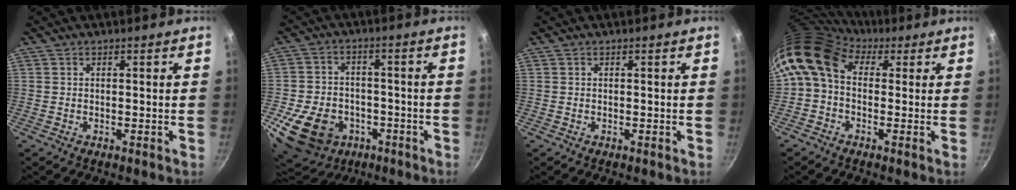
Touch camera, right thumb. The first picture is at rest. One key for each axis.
{"total": 17.2, "fx": -6.1, "fy": 13.3, "fz": 9.1, "tx": -0.162, "ty": 0.036, "tz": -0.082}
{"total": 0.0}
{"total": 9.9, "fx": 2.0, "fy": 7.2, "fz": 6.5, "tx": -0.114, "ty": 0.020, "tz": 0.013}